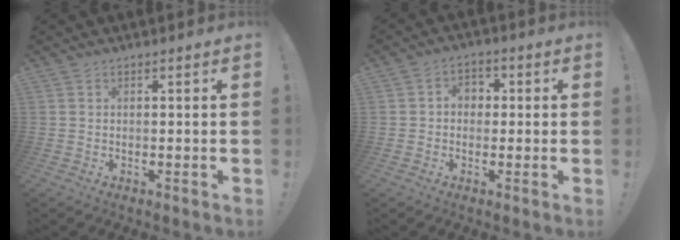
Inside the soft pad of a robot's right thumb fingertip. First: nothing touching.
{"total": 4.2, "force": [-0.3, 3.6, 2.2], "torque": [-0.037, 0.008, -0.005]}